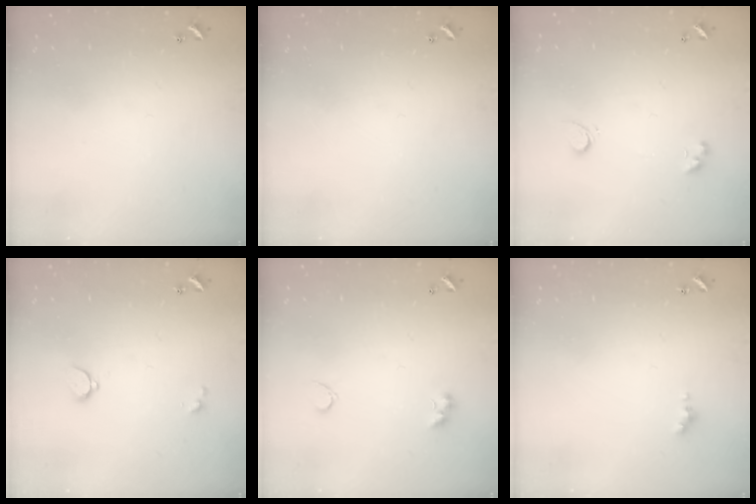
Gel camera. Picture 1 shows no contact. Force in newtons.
{"total": 0.0}
{"total": 3.0, "press": 2.5, "slide": 1.6}
{"total": 1.5, "press": 1.4, "slide": 0.4}
{"total": 2.8, "press": 2.7, "slide": 0.7}
{"total": 1.0, "press": 0.9, "slide": 0.5}